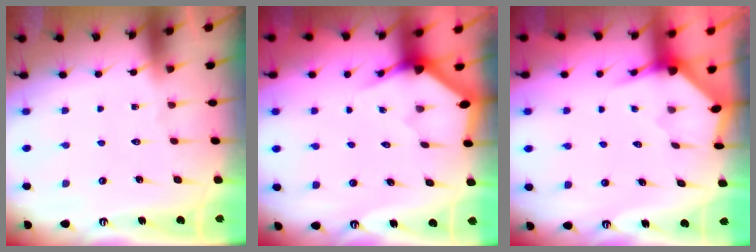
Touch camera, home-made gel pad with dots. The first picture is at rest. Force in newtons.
{"total": 3.5, "press": 3.5, "slide": 0.2}
{"total": 3.3, "press": 3.3, "slide": 0.4}